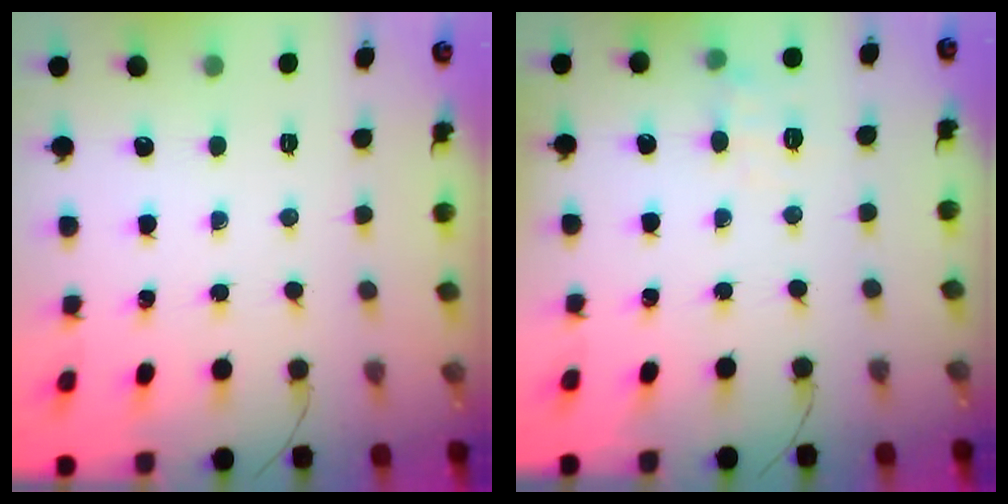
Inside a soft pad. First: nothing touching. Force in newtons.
{"total": 9.5, "press": 9.4, "slide": 1.7}